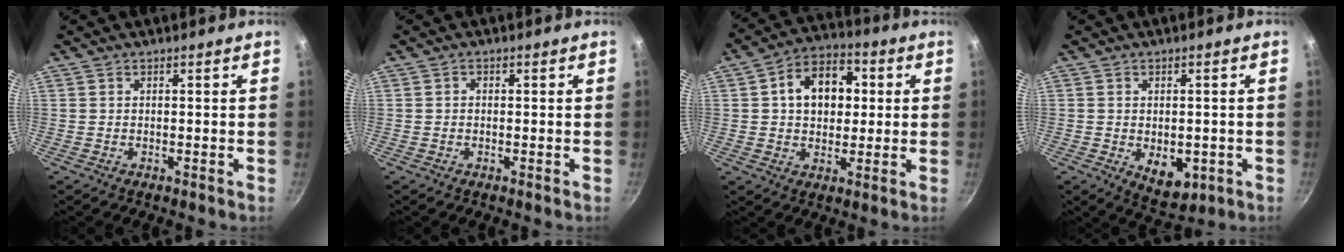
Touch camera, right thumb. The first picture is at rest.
{"total": 0.7, "force": [-0.2, 0.6, 0.3], "torque": [-0.006, 0.004, -0.003]}
{"total": 12.2, "force": [2.1, 8.9, 8.2], "torque": [-0.090, 0.015, 0.021]}
{"total": 7.1, "force": [-1.7, 4.5, 5.3], "torque": [-0.055, -0.007, -0.010]}